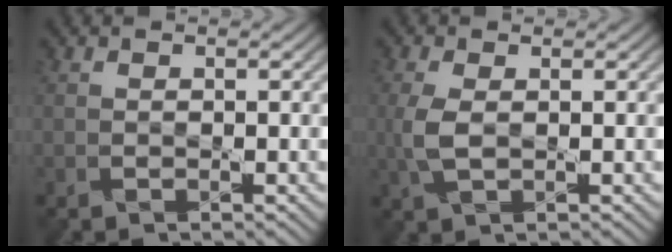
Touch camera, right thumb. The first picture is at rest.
{"total": 3.4, "force": [0.1, 1.7, 2.9], "torque": [-0.083, 0.001, 0.001]}